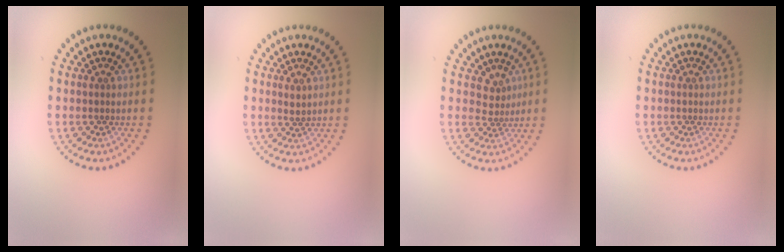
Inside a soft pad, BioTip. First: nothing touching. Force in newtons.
{"total": 0.9, "press": 0.8, "slide": 0.3}
{"total": 1.8, "press": 1.1, "slide": 1.4}
{"total": 0.0}